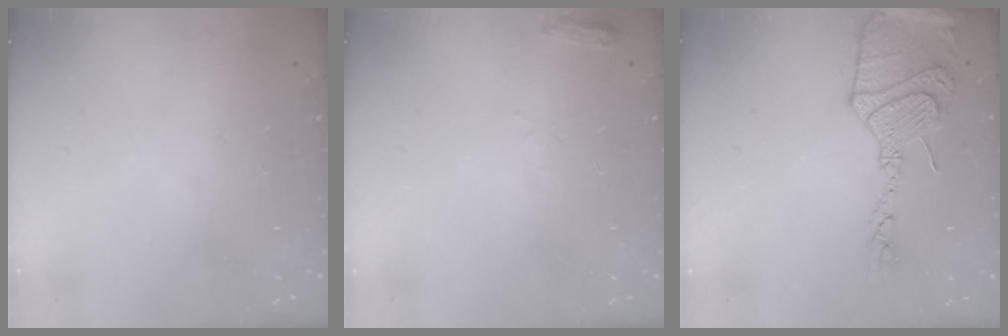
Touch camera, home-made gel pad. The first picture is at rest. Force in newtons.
{"total": 4.4, "press": 4.3, "slide": 0.5}
{"total": 16.8, "press": 16.7, "slide": 1.5}